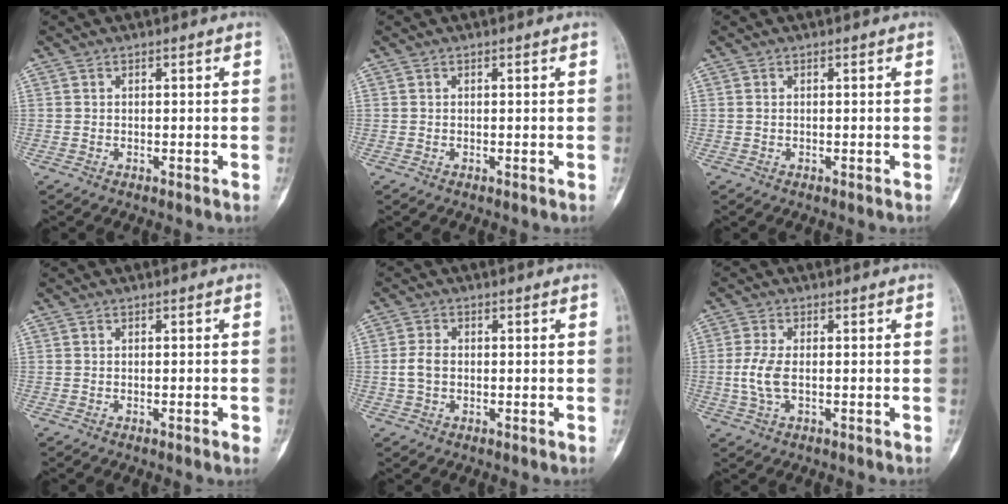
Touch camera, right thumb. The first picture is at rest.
{"total": 0.0}
{"total": 0.0}
{"total": 1.3, "force": [-0.8, 0.2, 1.0], "torque": [-0.019, 0.002, -0.007]}
{"total": 3.3, "force": [-0.3, 2.3, 2.4], "torque": [-0.054, 0.009, -0.008]}
{"total": 4.8, "force": [-0.5, 2.3, 4.3], "torque": [-0.106, 0.001, -0.012]}